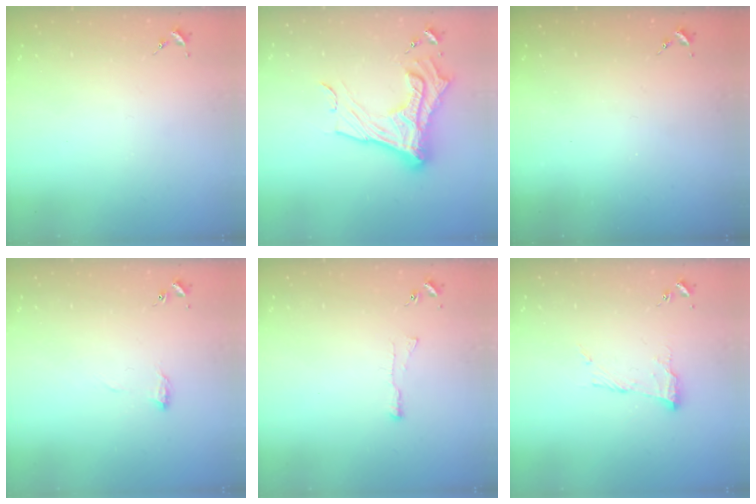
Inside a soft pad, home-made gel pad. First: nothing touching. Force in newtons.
{"total": 20.4, "press": 20.4, "slide": 1.5}
{"total": 0.0}
{"total": 5.3, "press": 5.3, "slide": 0.4}
{"total": 4.2, "press": 4.2, "slide": 0.5}
{"total": 10.7, "press": 10.7, "slide": 0.3}